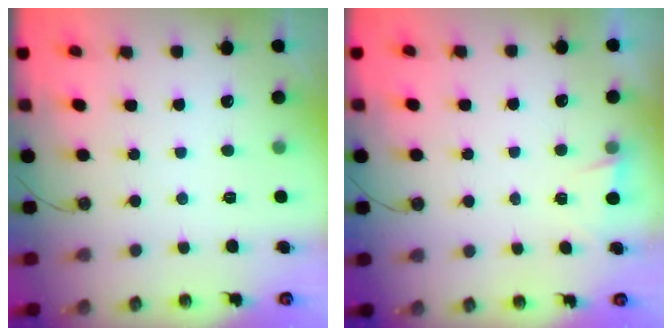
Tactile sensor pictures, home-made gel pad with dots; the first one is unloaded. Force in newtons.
{"total": 1.5, "press": 0.9, "slide": 1.2}